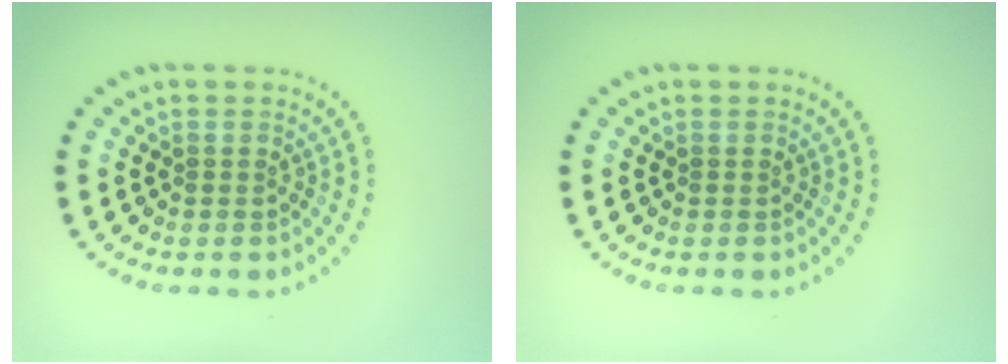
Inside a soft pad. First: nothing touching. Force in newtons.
{"total": 0.0}